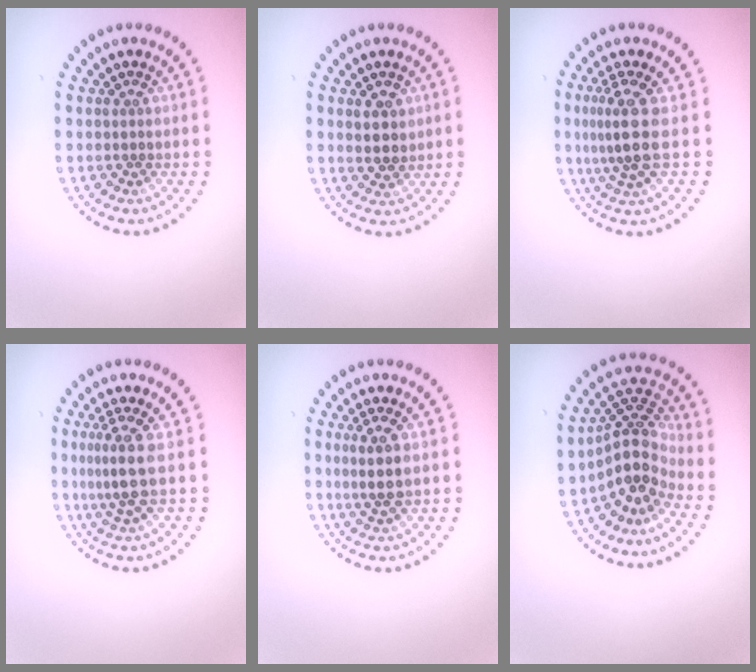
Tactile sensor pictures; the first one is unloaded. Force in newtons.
{"total": 2.4, "press": 2.3, "slide": 0.9}
{"total": 3.6, "press": 2.7, "slide": 2.5}
{"total": 3.1, "press": 2.4, "slide": 2.0}
{"total": 2.5, "press": 2.3, "slide": 1.1}
{"total": 4.5, "press": 3.4, "slide": 3.0}